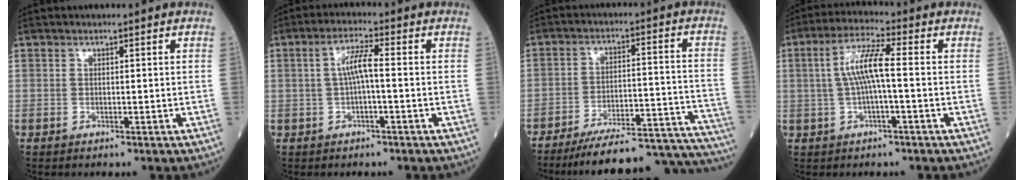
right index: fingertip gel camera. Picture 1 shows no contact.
{"total": 4.1, "force": [0.0, 0.4, 4.1], "torque": [-0.076, 0.013, 0.000]}
{"total": 25.9, "force": [-24.6, 1.7, 7.9], "torque": [-0.053, 0.010, -0.328]}
{"total": 6.7, "force": [0.1, 0.7, 6.7], "torque": [-0.134, 0.017, -0.001]}